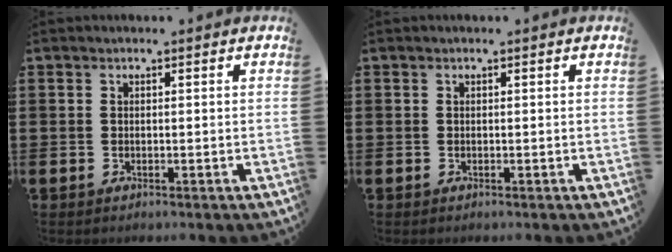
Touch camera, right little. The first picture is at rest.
{"total": 0.0}